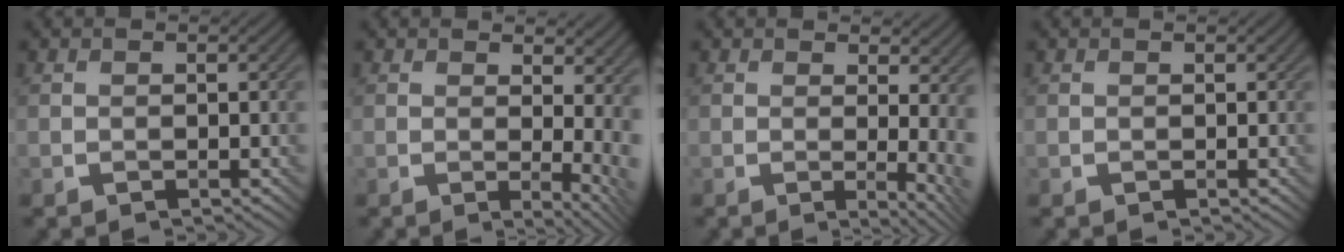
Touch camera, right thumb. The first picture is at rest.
{"total": 6.5, "force": [0.8, 1.9, 6.1], "torque": [-0.072, -0.009, 0.010]}
{"total": 5.7, "force": [0.2, 1.3, 5.5], "torque": [-0.075, -0.009, 0.002]}
{"total": 0.0}